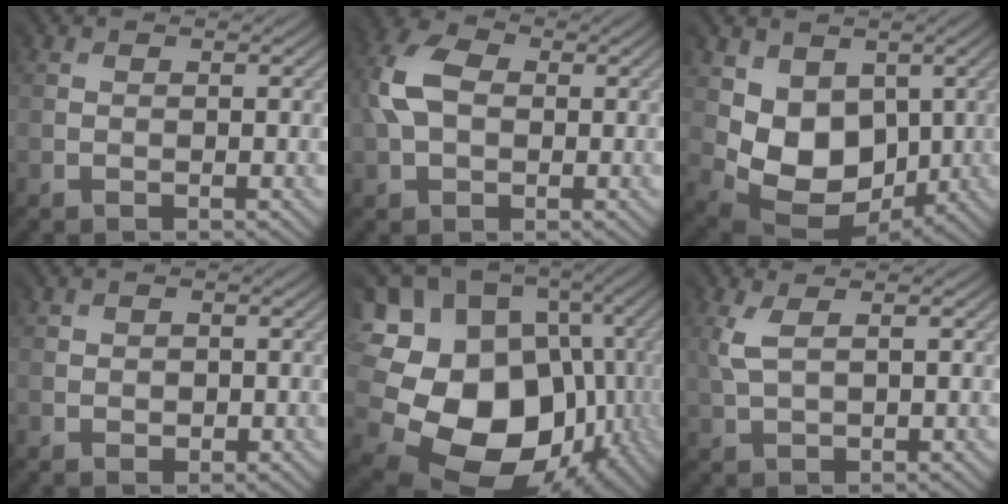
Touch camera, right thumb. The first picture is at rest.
{"total": 7.0, "force": [0.9, 5.0, 4.8], "torque": [-0.131, 0.012, 0.009]}
{"total": 7.8, "force": [1.5, 6.1, 4.6], "torque": [-0.116, -0.022, 0.028]}
{"total": 1.0, "force": [0.3, 0.9, 0.1], "torque": [0.000, -0.003, 0.007]}
{"total": 18.9, "force": [-2.0, 15.8, 10.2], "torque": [-0.228, -0.059, 0.011]}
{"total": 2.9, "force": [1.2, 1.2, 2.3], "torque": [-0.067, 0.004, 0.027]}